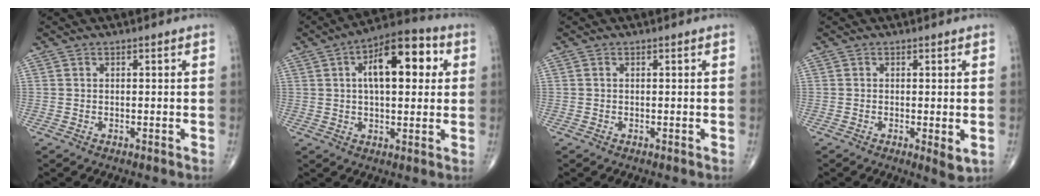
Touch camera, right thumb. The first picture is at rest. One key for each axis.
{"total": 14.9, "fx": 3.8, "fy": 7.0, "fz": 12.6, "tx": -0.167, "ty": 0.018, "tz": 0.053}
{"total": 0.0}
{"total": 2.5, "fx": -0.4, "fy": 0.7, "fz": 2.4, "tx": -0.039, "ty": -0.011, "tz": -0.008}